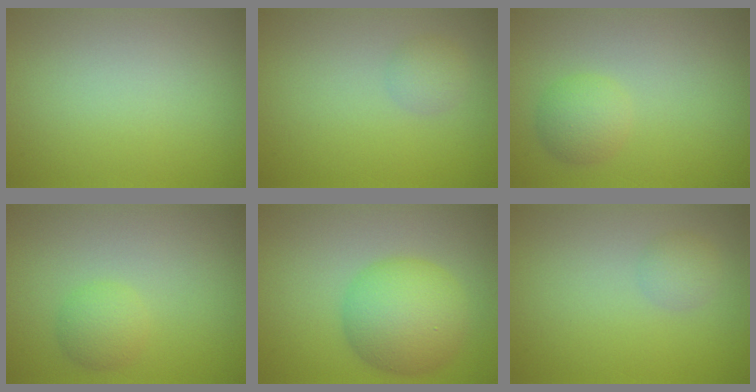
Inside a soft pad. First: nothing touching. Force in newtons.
{"total": 1.4, "press": 1.4, "slide": 0.1}
{"total": 2.2, "press": 2.2, "slide": 0.1}
{"total": 2.1, "press": 2.1, "slide": 0.2}
{"total": 6.5, "press": 6.5, "slide": 0.2}
{"total": 1.4, "press": 1.4, "slide": 0.1}